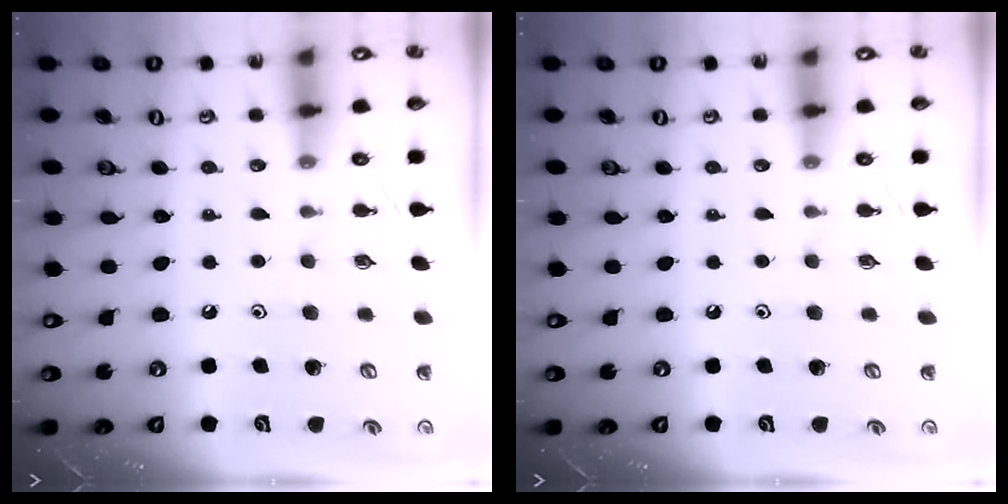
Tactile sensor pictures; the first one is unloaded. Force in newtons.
{"total": 0.0}